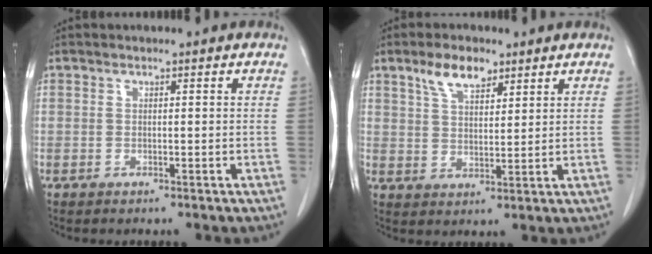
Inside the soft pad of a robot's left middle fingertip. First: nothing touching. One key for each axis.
{"total": 5.9, "fx": 3.9, "fy": 2.4, "fz": 3.7, "tx": -0.072, "ty": 0.007, "tz": 0.076}